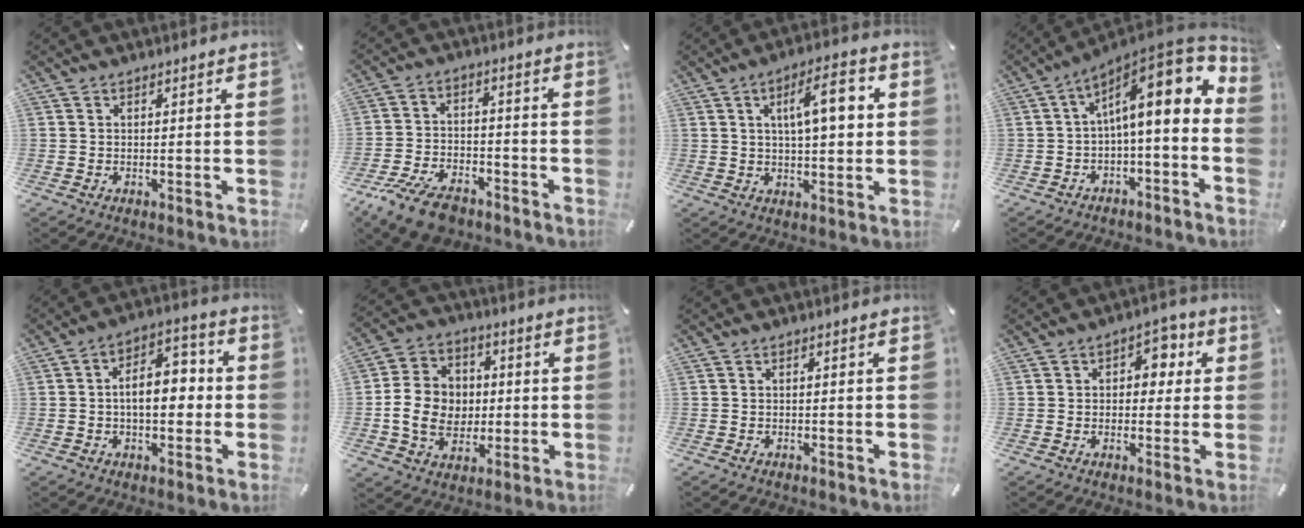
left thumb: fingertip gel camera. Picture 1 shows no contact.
{"total": 10.8, "force": [-7.8, 5.0, 5.5], "torque": [-0.099, 0.044, -0.142]}
{"total": 10.9, "force": [3.1, 4.0, 9.7], "torque": [-0.151, -0.004, 0.043]}
{"total": 15.5, "force": [5.1, 5.1, 13.7], "torque": [-0.199, -0.039, 0.083]}
{"total": 9.9, "force": [-0.8, 6.1, 7.7], "torque": [-0.097, 0.008, -0.018]}
{"total": 11.7, "force": [-0.9, 10.3, 5.5], "torque": [-0.115, 0.020, -0.012]}
{"total": 0.6, "force": [-0.4, 0.2, 0.3], "torque": [-0.006, -0.001, -0.008]}
{"total": 5.5, "force": [0.7, 4.3, 3.4], "torque": [-0.031, 0.001, 0.001]}